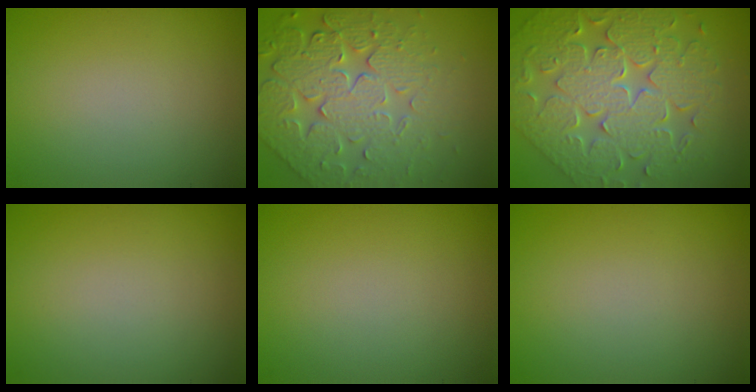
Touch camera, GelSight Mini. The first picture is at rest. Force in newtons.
{"total": 7.7, "press": 5.8, "slide": 5.0}
{"total": 8.1, "press": 6.8, "slide": 4.4}
{"total": 0.0}
{"total": 0.0}
{"total": 0.0}